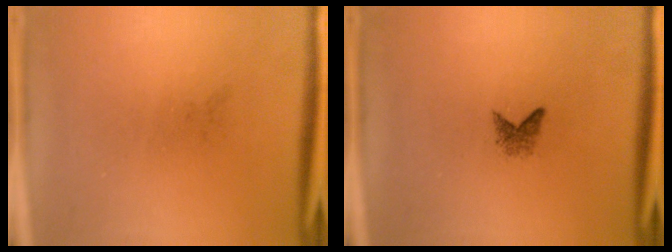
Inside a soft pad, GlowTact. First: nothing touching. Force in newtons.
{"total": 1.3}